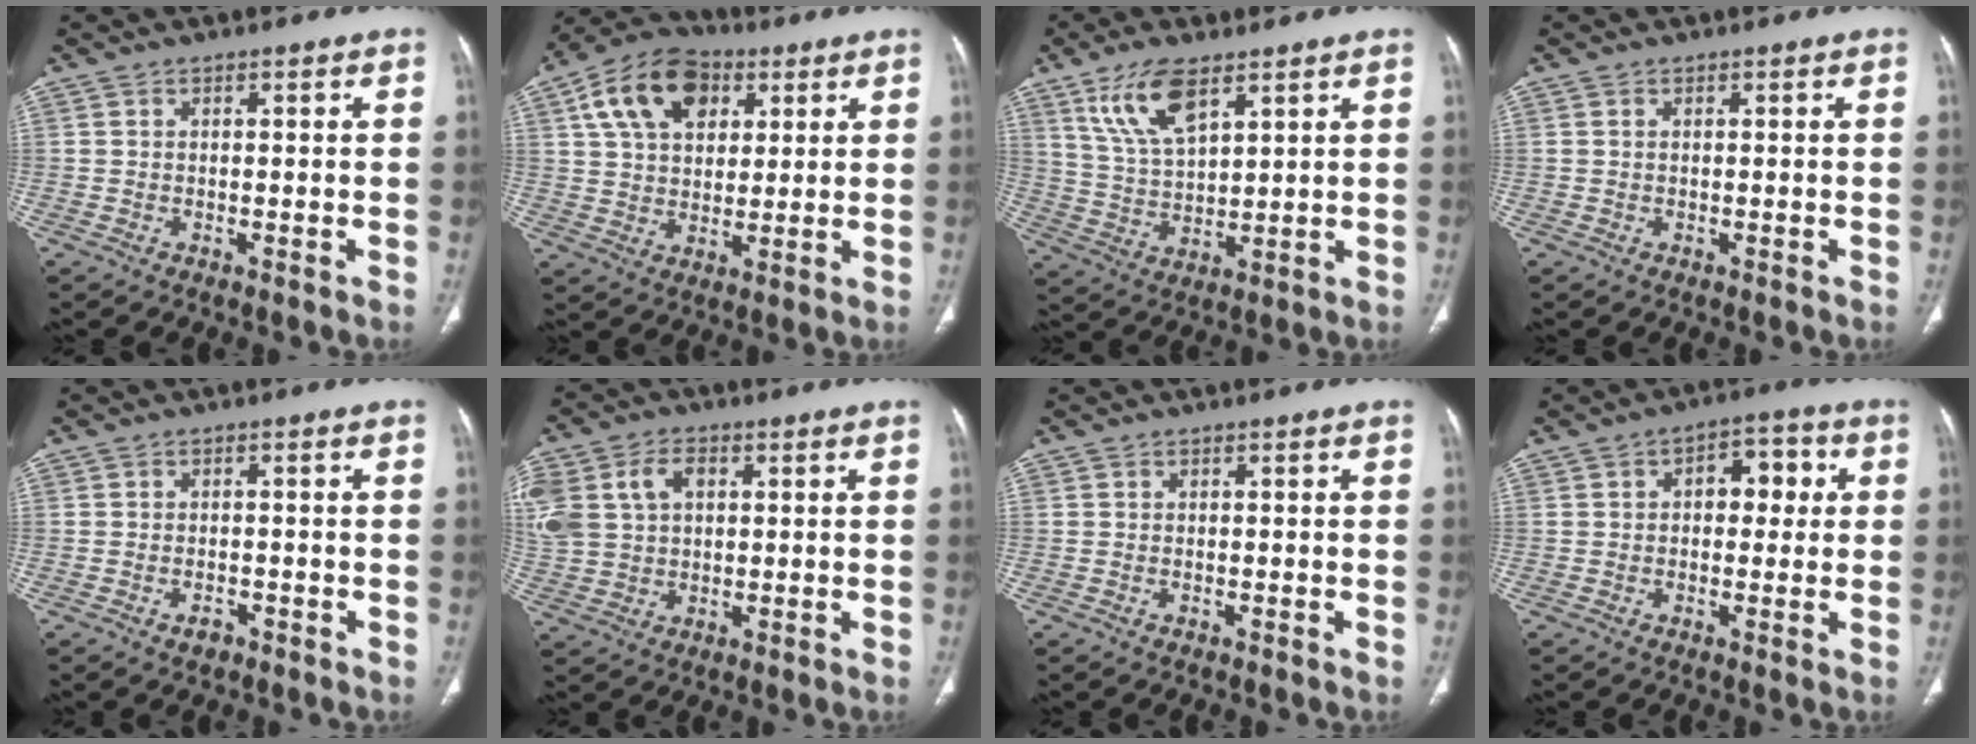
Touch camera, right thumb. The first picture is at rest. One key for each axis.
{"total": 15.0, "fx": 5.9, "fy": 9.9, "fz": 9.6, "tx": -0.150, "ty": 0.002, "tz": 0.099}
{"total": 10.5, "fx": 6.1, "fy": 4.2, "fz": 7.5, "tx": -0.142, "ty": -0.025, "tz": 0.131}
{"total": 0.0}
{"total": 1.9, "fx": -1.1, "fy": 1.1, "fz": 1.0, "tx": -0.017, "ty": 0.007, "tz": -0.015}
{"total": 15.4, "fx": 4.0, "fy": 11.5, "fz": 9.5, "tx": -0.240, "ty": 0.028, "tz": 0.085}
{"total": 0.0}
{"total": 7.0, "fx": 1.2, "fy": 4.4, "fz": 5.3, "tx": -0.038, "ty": 0.017, "tz": 0.011}